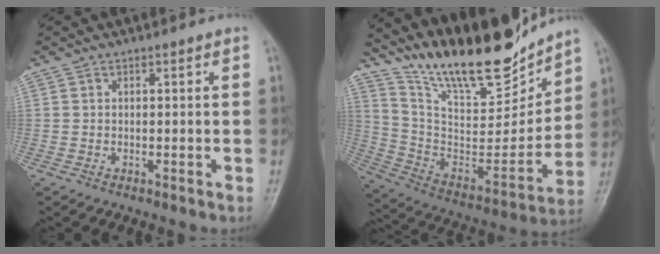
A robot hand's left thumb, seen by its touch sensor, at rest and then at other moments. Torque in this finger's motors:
{"motor_torque": [0.50, -0.21, 1.39, -1.38, 0.10]}